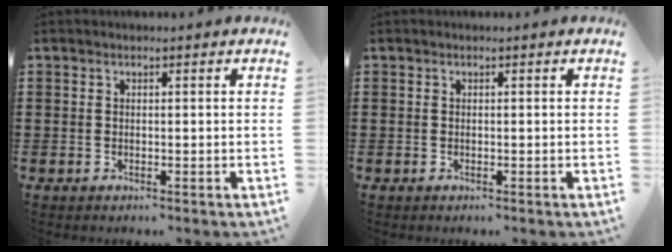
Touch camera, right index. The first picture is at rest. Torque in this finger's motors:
{"motor_torque": [0.23, 0.73, 0.00, 0.01]}